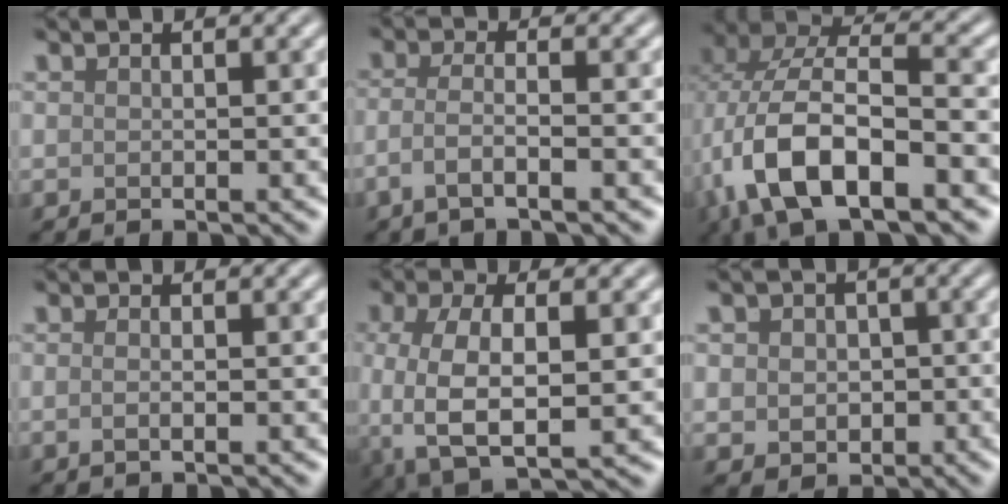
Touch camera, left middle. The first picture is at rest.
{"total": 2.9, "force": [-1.4, 0.8, 2.4], "torque": [-0.042, 0.003, -0.041]}
{"total": 11.8, "force": [-3.4, 5.5, 9.8], "torque": [-0.198, -0.001, -0.066]}
{"total": 1.0, "force": [-0.1, 0.3, 0.9], "torque": [-0.015, -0.005, -0.003]}
{"total": 7.7, "force": [-1.4, 3.7, 6.6], "torque": [-0.145, -0.017, -0.022]}
{"total": 3.7, "force": [-0.1, 3.2, 2.0], "torque": [-0.023, 0.001, -0.008]}